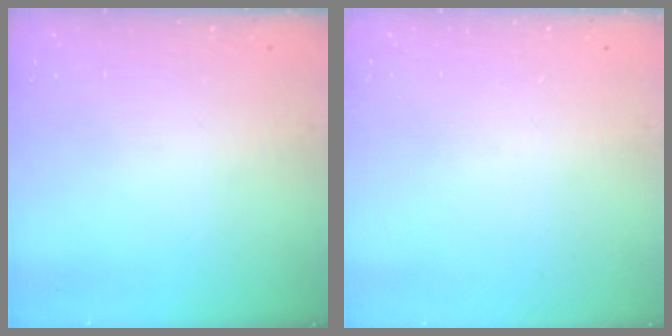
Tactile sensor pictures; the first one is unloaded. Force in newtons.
{"total": 0.0}